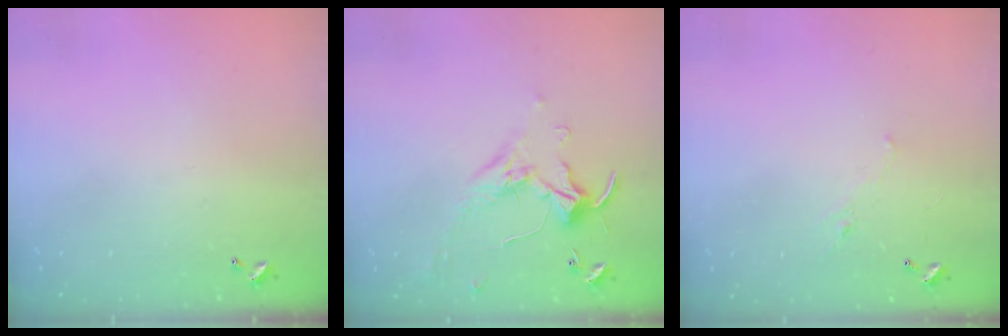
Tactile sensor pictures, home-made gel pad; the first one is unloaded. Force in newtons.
{"total": 0.0}
{"total": 0.7, "press": 0.2, "slide": 0.6}